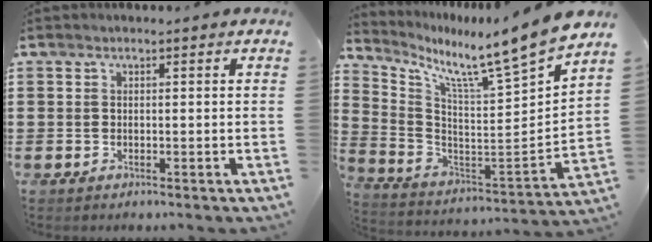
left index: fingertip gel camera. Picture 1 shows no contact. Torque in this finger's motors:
{"motor_torque": [2.14, 0.00, 0.35, 0.11]}